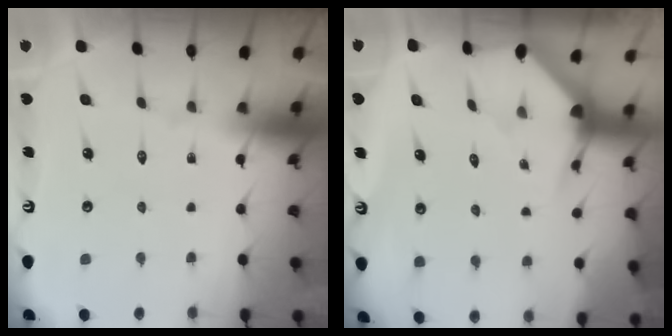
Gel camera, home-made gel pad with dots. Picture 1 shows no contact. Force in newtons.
{"total": 2.8, "press": 2.8, "slide": 0.3}